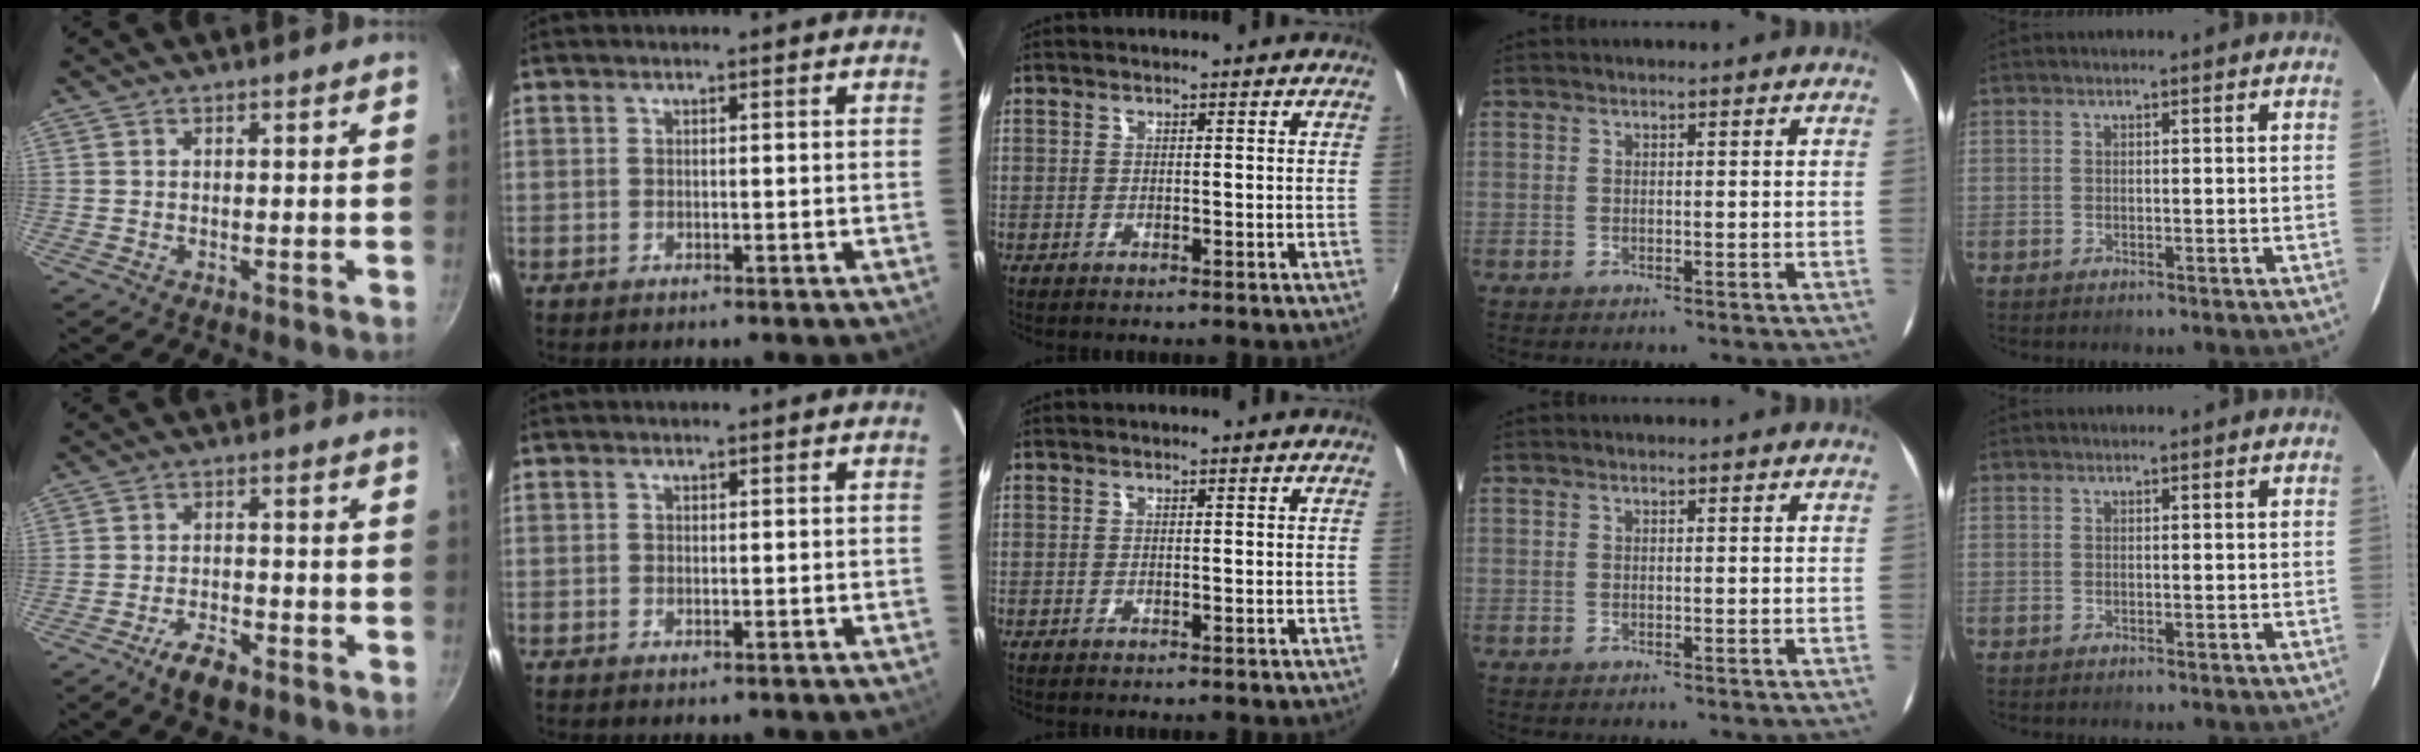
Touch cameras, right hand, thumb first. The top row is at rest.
{"thumb": {"total": 5.8, "force": [-3.7, 2.3, 3.8], "torque": [-0.065, 0.020, -0.064]}}